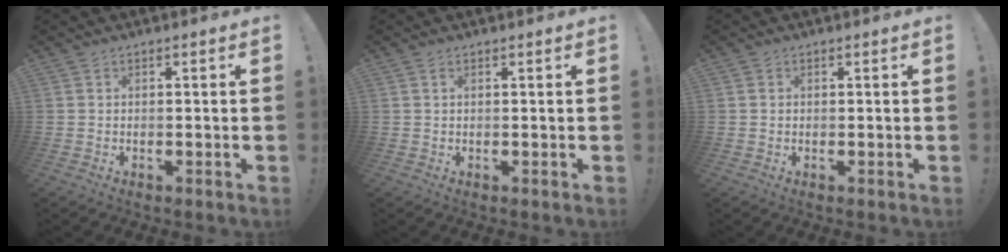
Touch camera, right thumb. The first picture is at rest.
{"total": 0.6, "force": [0.4, 0.1, 0.5], "torque": [-0.013, 0.002, 0.007]}
{"total": 0.9, "force": [0.0, 0.9, 0.1], "torque": [0.003, 0.002, 0.000]}